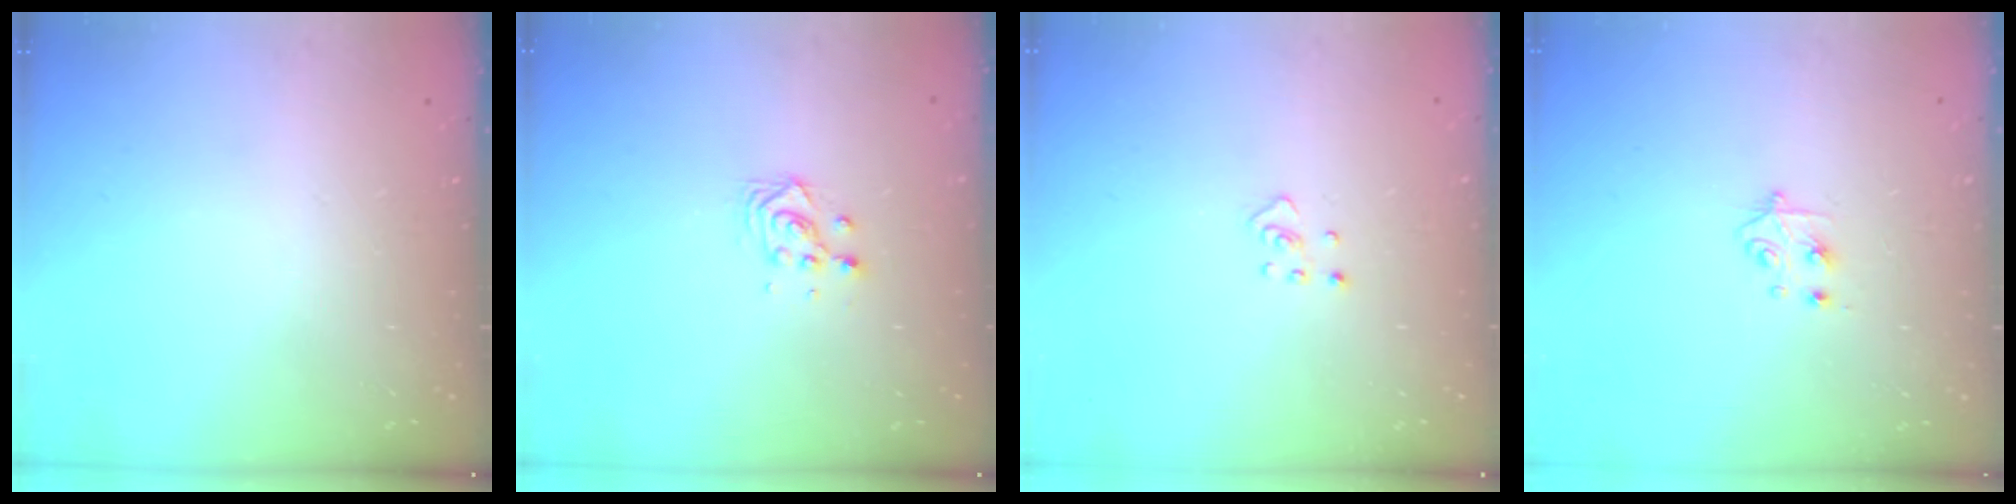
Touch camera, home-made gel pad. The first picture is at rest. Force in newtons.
{"total": 3.8, "press": 3.8, "slide": 0.3}
{"total": 2.4, "press": 2.3, "slide": 0.4}
{"total": 4.8, "press": 4.8, "slide": 0.6}